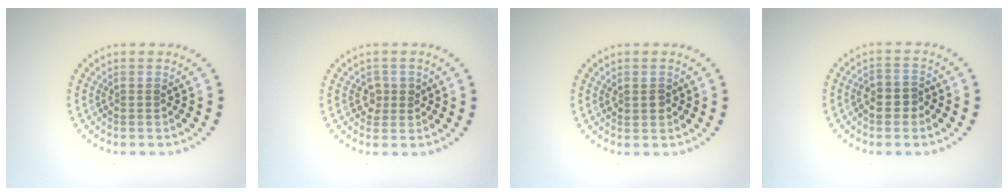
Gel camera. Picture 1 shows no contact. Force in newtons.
{"total": 1.6, "press": 1.4, "slide": 0.6}
{"total": 1.4, "press": 1.3, "slide": 0.3}
{"total": 2.3, "press": 2.1, "slide": 0.8}